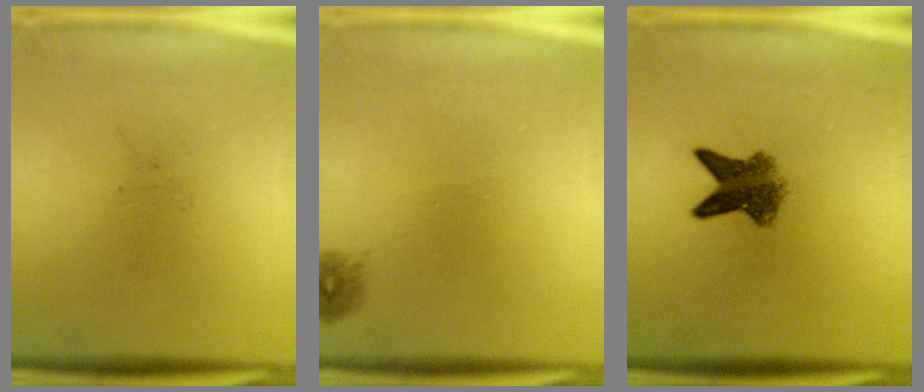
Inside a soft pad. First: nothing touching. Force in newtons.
{"total": 0.9}
{"total": 5.5}